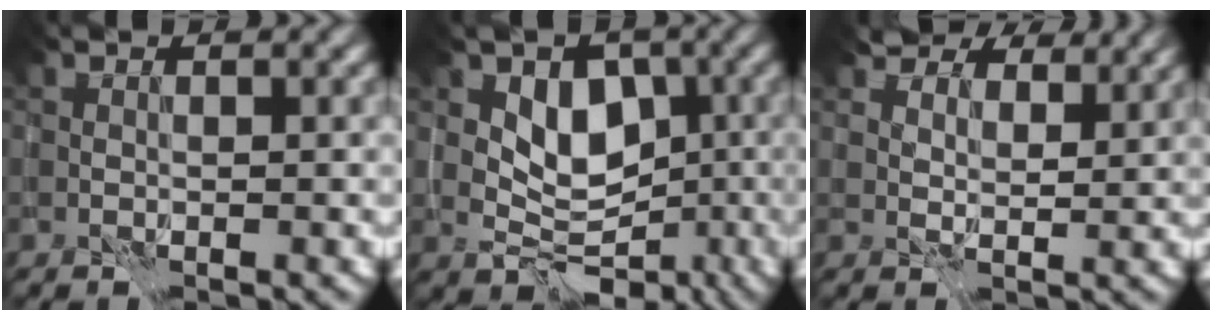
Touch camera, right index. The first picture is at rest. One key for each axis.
{"total": 5.7, "fx": 0.1, "fy": 4.5, "fz": 3.5, "tx": -0.033, "ty": 0.005, "tz": 0.003}
{"total": 7.6, "fx": 6.3, "fy": 3.4, "fz": 2.5, "tx": -0.056, "ty": 0.000, "tz": 0.097}